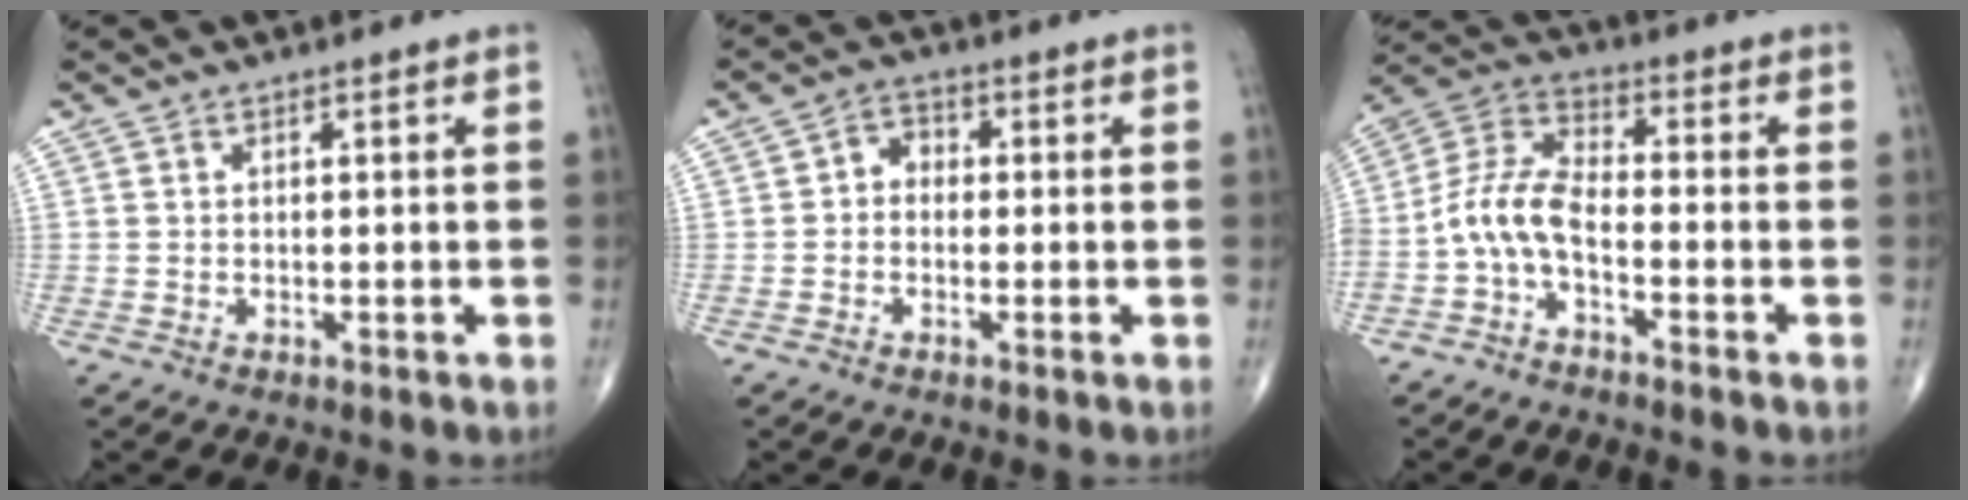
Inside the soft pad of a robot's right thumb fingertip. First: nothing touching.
{"total": 3.4, "force": [-0.3, 2.8, 1.9], "torque": [-0.009, 0.016, -0.019]}
{"total": 8.5, "force": [-3.3, 4.0, 6.8], "torque": [-0.141, 0.050, -0.079]}